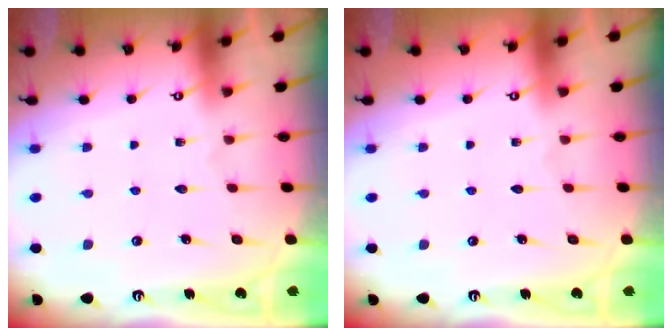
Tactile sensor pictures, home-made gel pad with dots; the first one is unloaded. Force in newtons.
{"total": 0.0}